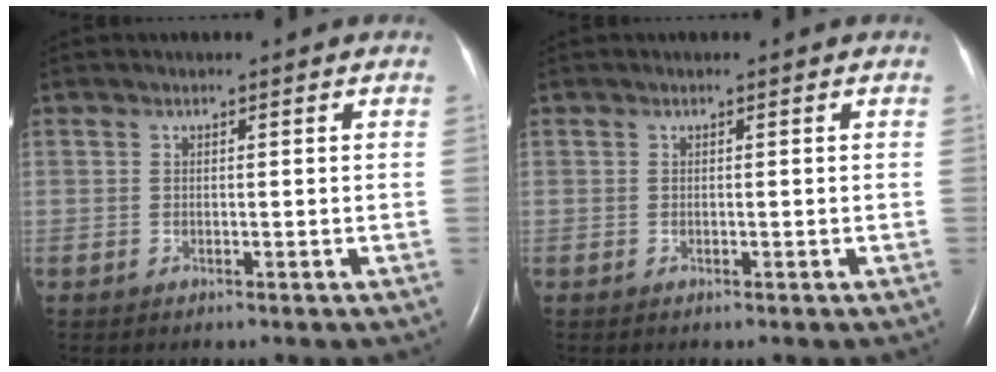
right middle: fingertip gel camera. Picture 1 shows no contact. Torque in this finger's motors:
{"motor_torque": [0.00, -0.01, 0.06, 0.01]}